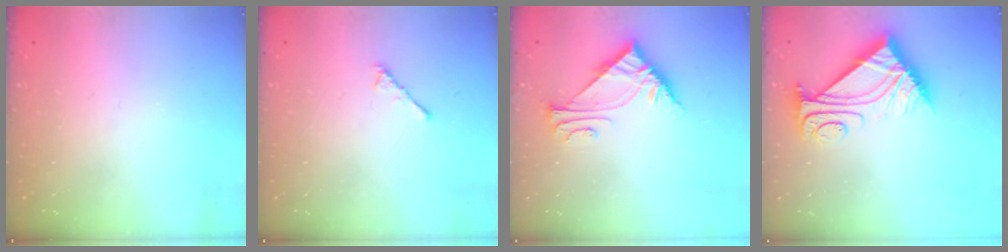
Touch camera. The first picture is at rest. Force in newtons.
{"total": 2.9, "press": 2.8, "slide": 0.7}
{"total": 6.4, "press": 6.4, "slide": 0.1}
{"total": 10.5, "press": 10.5, "slide": 0.5}